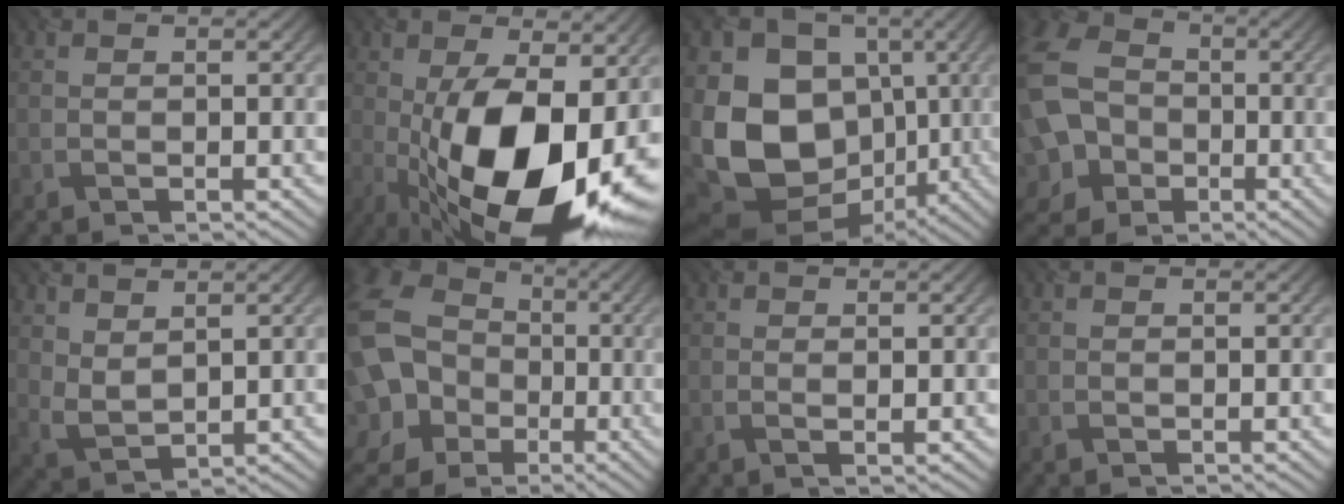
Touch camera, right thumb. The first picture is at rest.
{"total": 18.7, "force": [-3.4, 8.4, 16.3], "torque": [-0.282, -0.025, -0.044]}
{"total": 15.0, "force": [-1.2, 11.9, 9.0], "torque": [-0.197, -0.020, -0.018]}
{"total": 16.1, "force": [-2.9, 13.3, 8.5], "torque": [-0.250, -0.023, -0.077]}
{"total": 3.7, "force": [2.6, 1.6, 2.1], "torque": [-0.056, -0.004, 0.058]}
{"total": 20.5, "force": [-1.6, 17.8, 10.1], "torque": [-0.280, -0.027, -0.061]}
{"total": 1.1, "force": [0.3, 0.1, 1.0], "torque": [-0.022, 0.000, 0.004]}
{"total": 0.0}